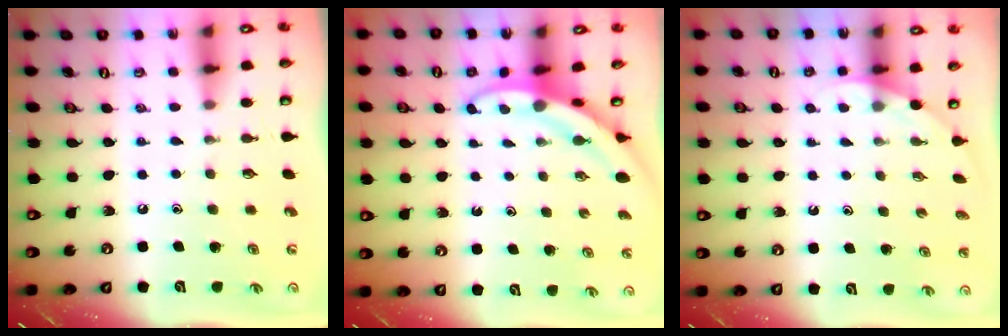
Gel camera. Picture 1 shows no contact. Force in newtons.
{"total": 3.3, "press": 3.3, "slide": 0.3}
{"total": 1.8, "press": 1.8, "slide": 0.1}